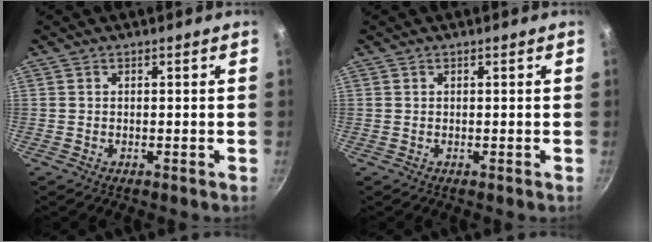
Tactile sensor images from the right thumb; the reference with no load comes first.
{"total": 0.0}